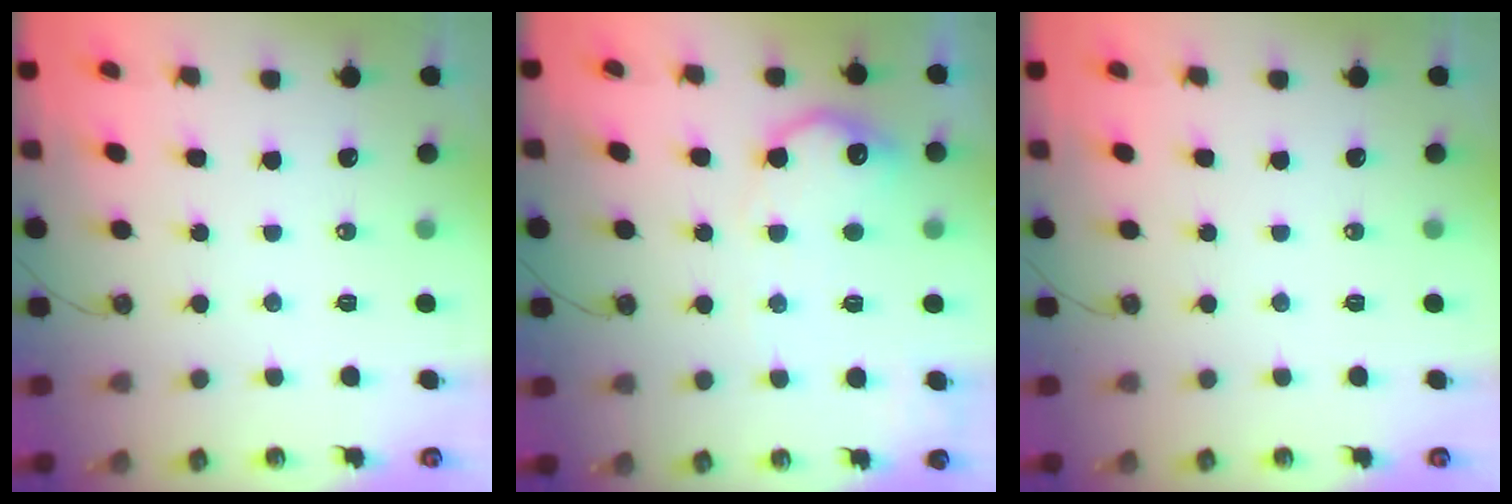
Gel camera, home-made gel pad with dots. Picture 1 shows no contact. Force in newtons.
{"total": 12.8, "press": 12.8, "slide": 0.6}
{"total": 0.0}